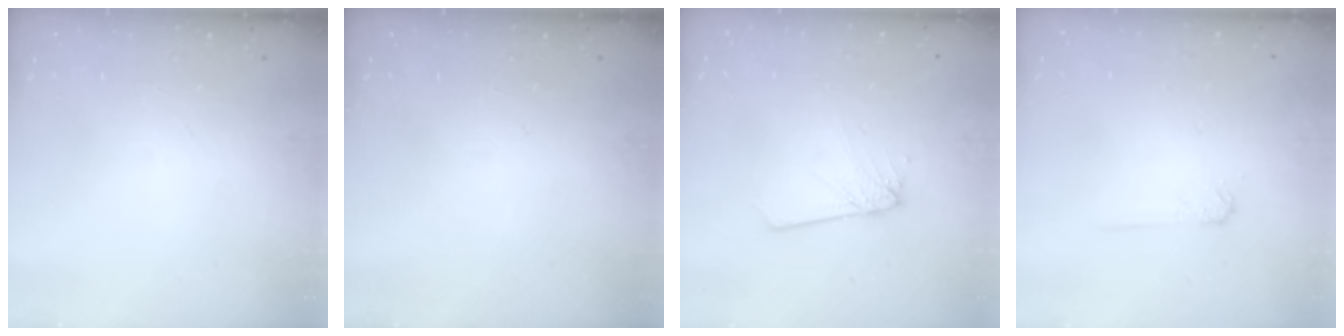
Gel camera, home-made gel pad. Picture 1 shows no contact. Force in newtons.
{"total": 0.0}
{"total": 3.5, "press": 3.4, "slide": 0.3}
{"total": 4.3, "press": 4.2, "slide": 0.8}